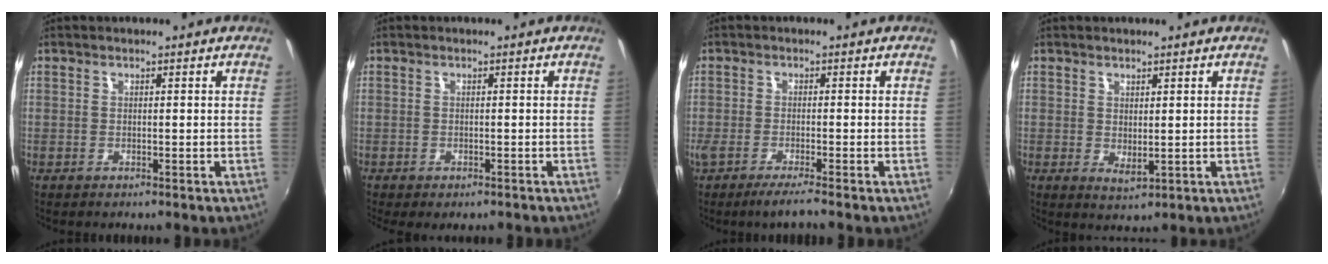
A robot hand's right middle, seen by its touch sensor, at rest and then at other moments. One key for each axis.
{"total": 2.5, "fx": -1.8, "fy": 1.0, "fz": 1.4, "tx": -0.026, "ty": -0.016, "tz": -0.023}
{"total": 3.9, "fx": -3.0, "fy": -0.5, "fz": 2.4, "tx": -0.054, "ty": -0.018, "tz": -0.060}
{"total": 2.1, "fx": 0.5, "fy": 0.9, "fz": 1.9, "tx": -0.029, "ty": -0.005, "tz": 0.012}